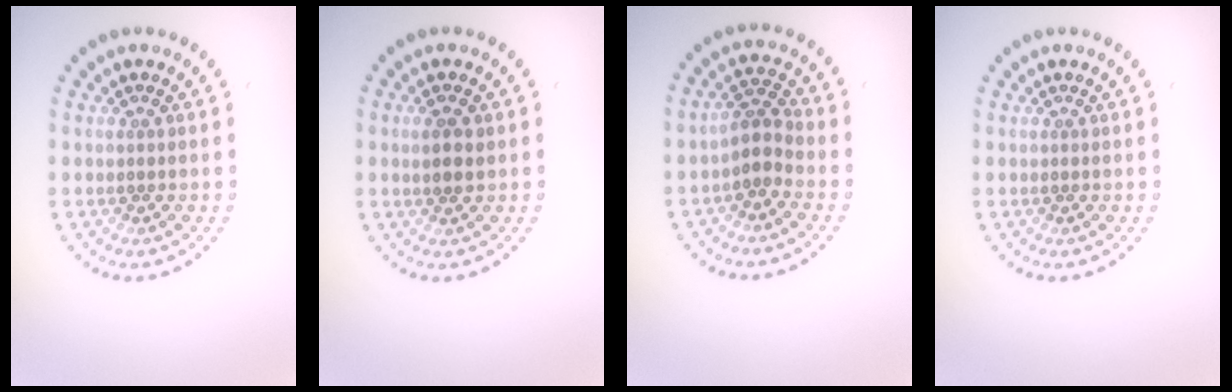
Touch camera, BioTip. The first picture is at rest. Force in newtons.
{"total": 1.8, "press": 1.7, "slide": 0.4}
{"total": 2.3, "press": 1.8, "slide": 1.3}
{"total": 0.0}